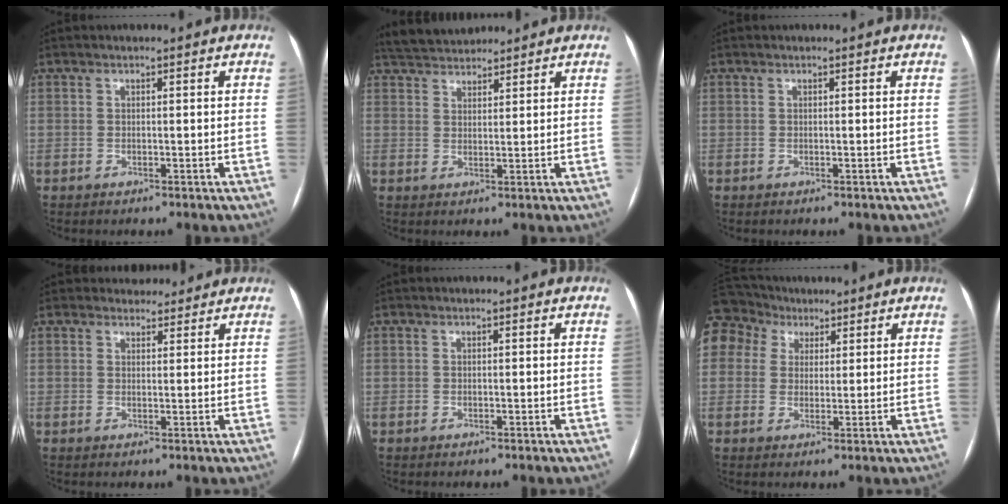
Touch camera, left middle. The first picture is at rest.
{"total": 6.2, "force": [5.9, 1.4, 1.5], "torque": [-0.029, 0.031, 0.106]}
{"total": 0.0}
{"total": 3.5, "force": [3.1, 1.5, -0.1], "torque": [0.007, 0.007, 0.040]}
{"total": 0.0}
{"total": 9.6, "force": [5.5, 7.5, 2.2], "torque": [-0.063, 0.051, 0.110]}